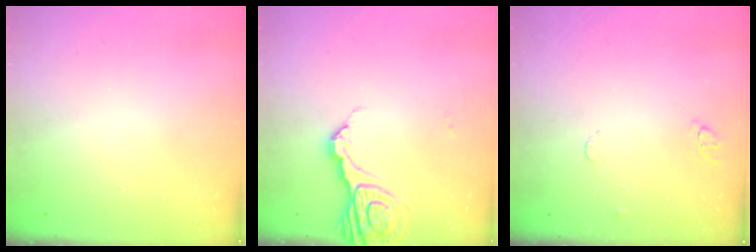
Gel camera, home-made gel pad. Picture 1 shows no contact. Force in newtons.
{"total": 11.2, "press": 11.1, "slide": 1.2}
{"total": 6.3, "press": 6.3, "slide": 0.6}